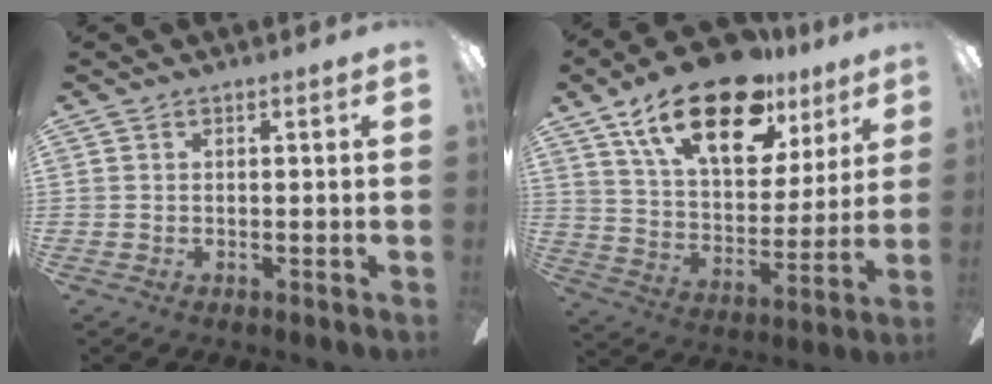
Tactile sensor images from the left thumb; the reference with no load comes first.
{"total": 24.3, "force": [14.9, 11.2, 15.6], "torque": [-0.255, -0.070, 0.258]}